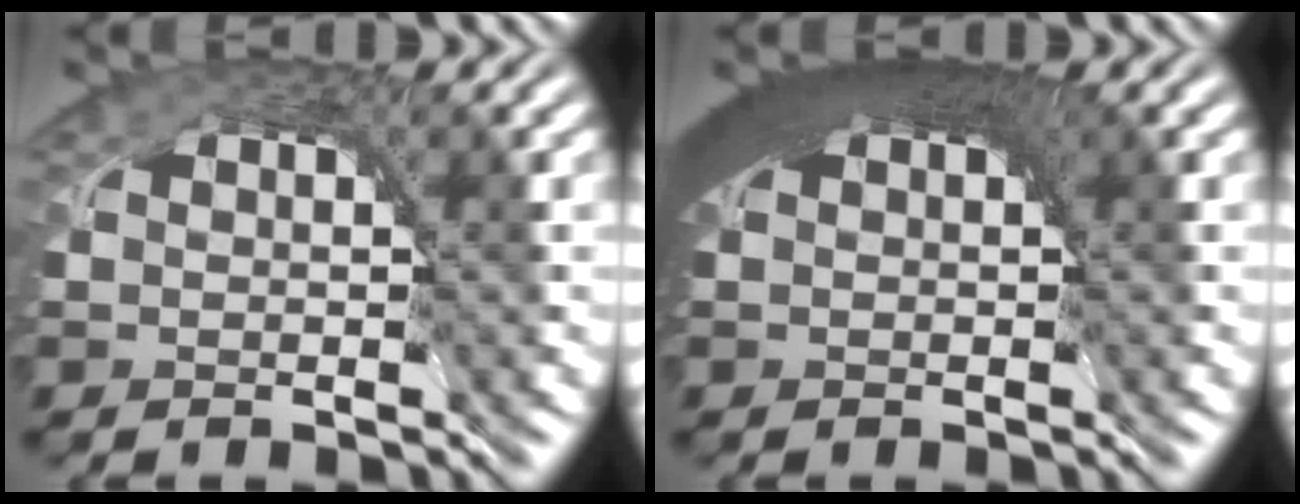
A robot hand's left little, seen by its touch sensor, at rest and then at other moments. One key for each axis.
{"total": 8.9, "fx": 3.2, "fy": 4.3, "fz": 7.1, "tx": -0.109, "ty": 0.020, "tz": 0.034}